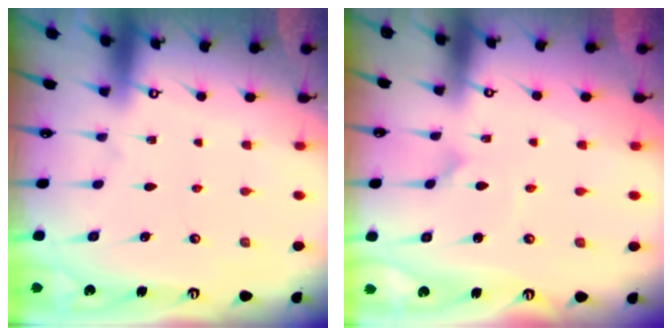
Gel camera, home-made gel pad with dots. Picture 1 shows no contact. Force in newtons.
{"total": 2.9, "press": 2.9, "slide": 0.2}